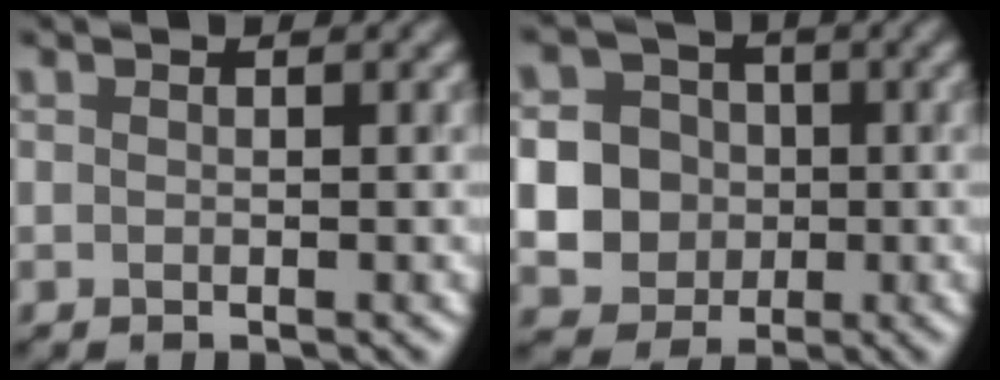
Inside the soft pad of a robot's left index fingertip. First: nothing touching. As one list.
[{"total": 9.4, "force": [-1.0, 9.0, 2.5], "torque": [-0.080, -0.003, -0.033]}]